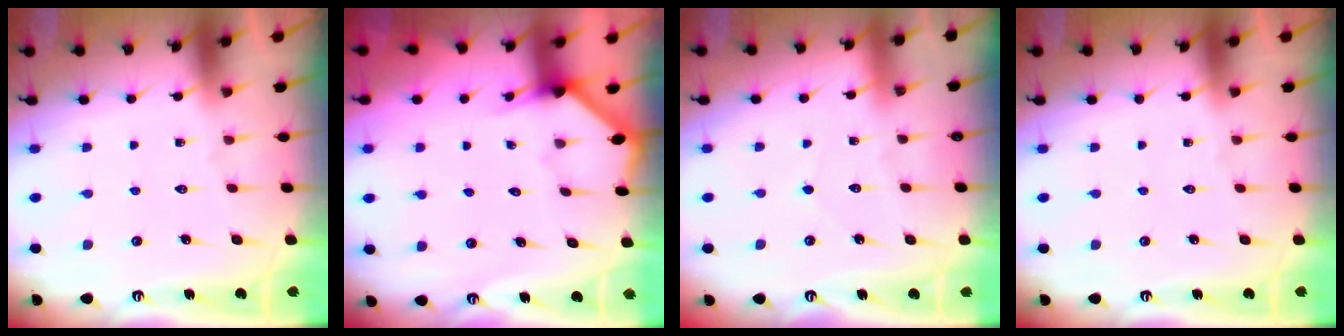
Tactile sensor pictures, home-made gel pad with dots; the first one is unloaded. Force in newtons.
{"total": 2.5, "press": 2.5, "slide": 0.2}
{"total": 2.5, "press": 2.5, "slide": 0.2}
{"total": 0.0}